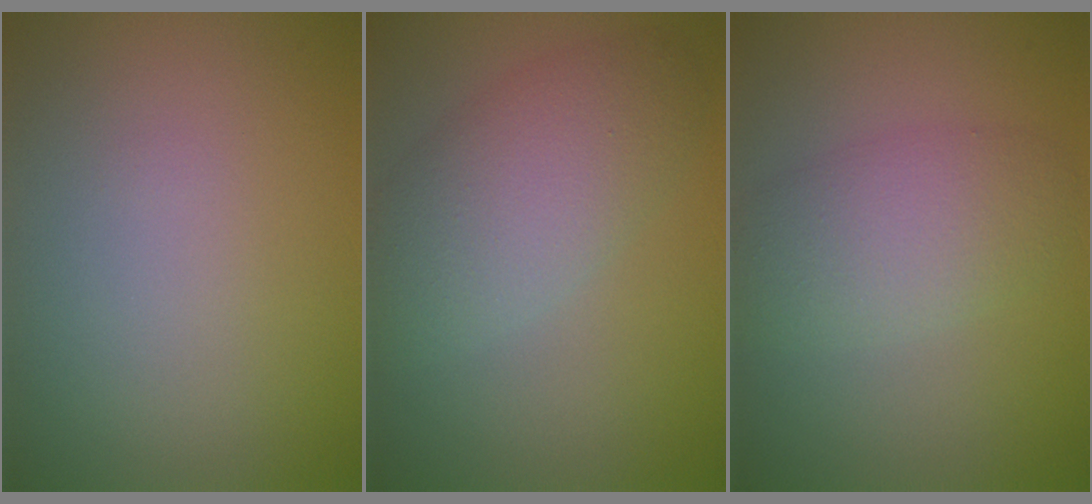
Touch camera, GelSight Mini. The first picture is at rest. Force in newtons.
{"total": 5.6, "press": 5.6, "slide": 0.3}
{"total": 4.3, "press": 4.3, "slide": 0.4}